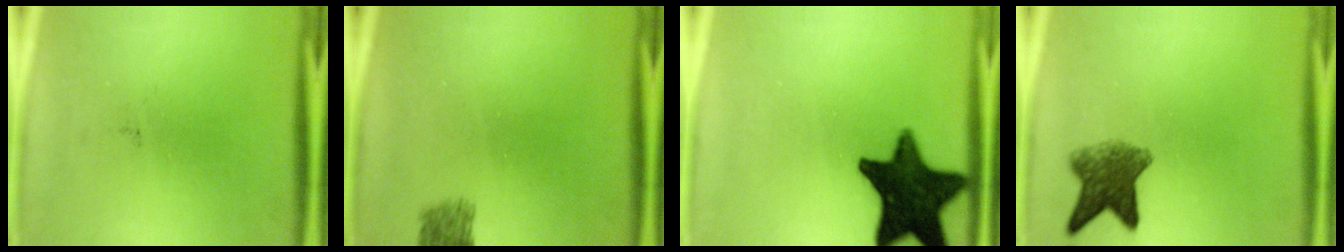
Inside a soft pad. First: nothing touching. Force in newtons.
{"total": 2.5}
{"total": 16.3}
{"total": 6.6}